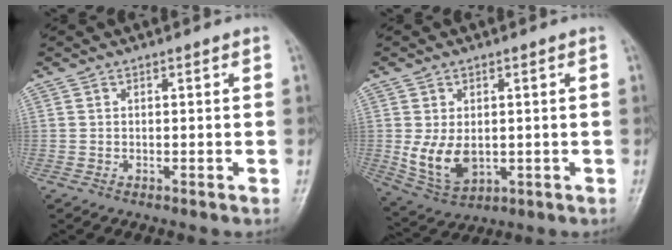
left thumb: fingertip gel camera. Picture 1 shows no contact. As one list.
[{"total": 8.3, "force": [-0.3, 5.5, 6.2], "torque": [-0.104, -0.012, 0.012]}]